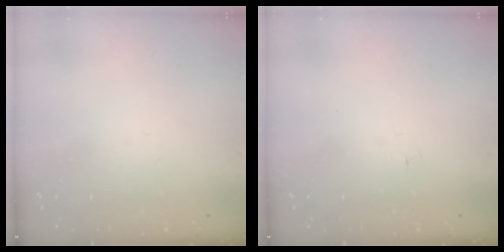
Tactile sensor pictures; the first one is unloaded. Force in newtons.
{"total": 3.3, "press": 3.2, "slide": 0.4}